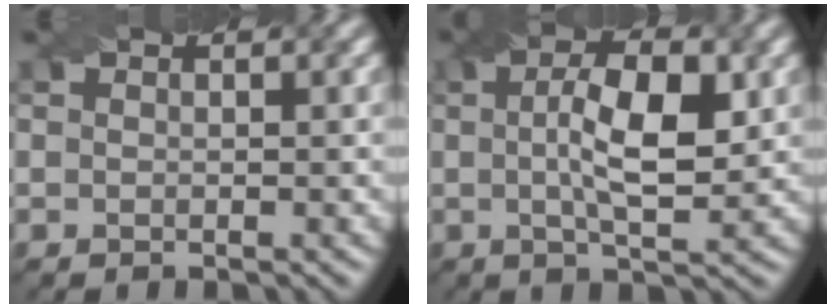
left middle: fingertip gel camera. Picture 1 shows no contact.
{"total": 6.6, "force": [0.9, 2.0, 6.3], "torque": [-0.102, 0.005, 0.013]}